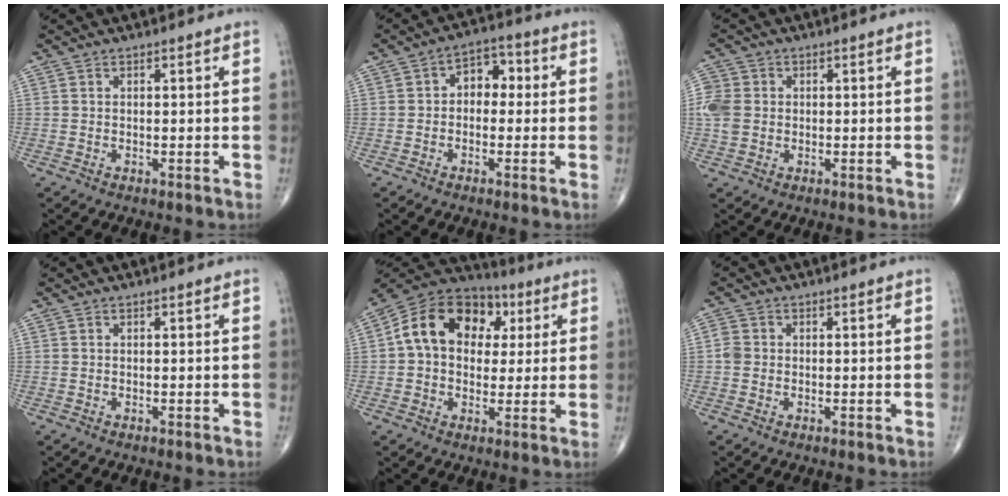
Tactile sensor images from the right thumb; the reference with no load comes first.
{"total": 5.7, "force": [0.2, 4.1, 4.0], "torque": [-0.031, 0.022, -0.011]}
{"total": 5.6, "force": [0.0, 4.7, 3.1], "torque": [-0.069, 0.007, -0.001]}
{"total": 0.0}
{"total": 16.3, "force": [3.3, 12.0, 10.5], "torque": [-0.150, 0.027, 0.045]}
{"total": 2.0, "force": [-0.2, 1.8, 0.9], "torque": [-0.013, 0.004, -0.006]}